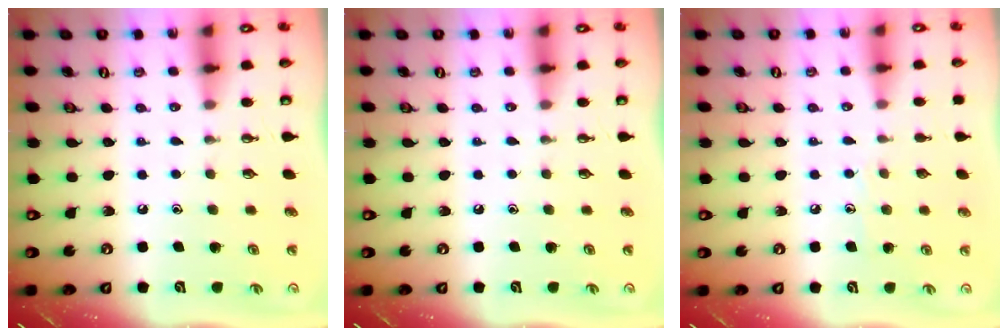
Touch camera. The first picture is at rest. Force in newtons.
{"total": 0.0}
{"total": 4.3, "press": 4.3, "slide": 0.4}